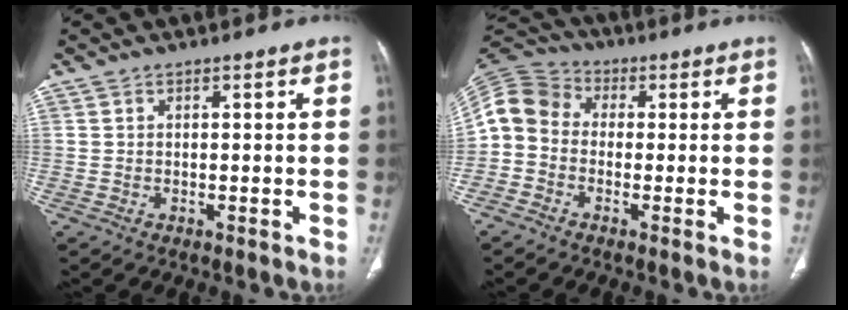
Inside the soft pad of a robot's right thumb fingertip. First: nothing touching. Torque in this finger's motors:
{"motor_torque": [0.81, 0.77, 0.12, -0.16, 0.13]}